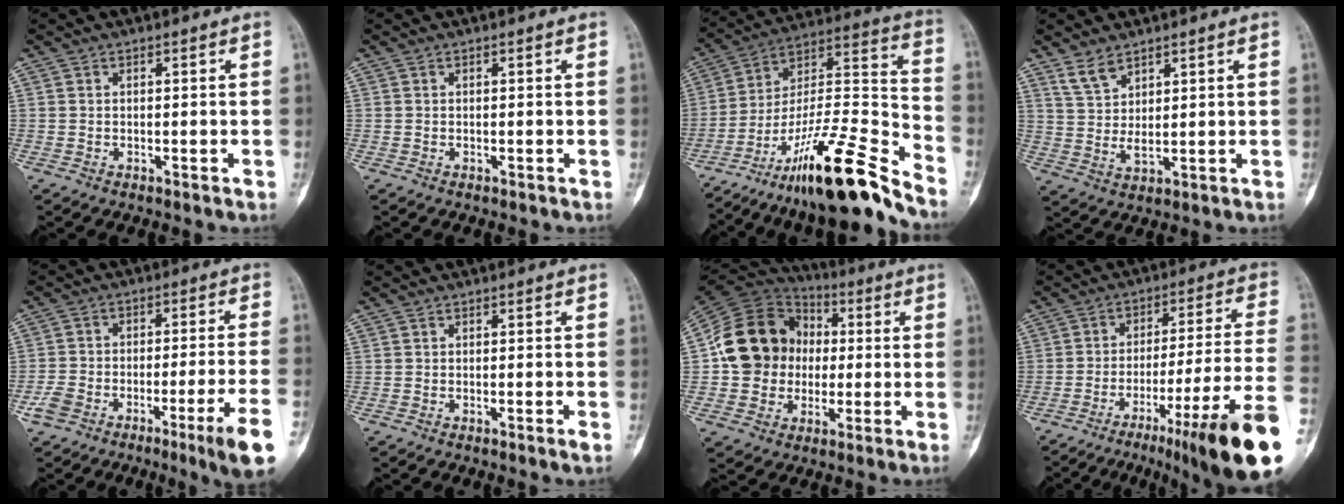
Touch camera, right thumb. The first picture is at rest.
{"total": 0.0}
{"total": 23.8, "force": [-17.5, 3.6, 15.8], "torque": [-0.258, 0.094, -0.302]}
{"total": 4.9, "force": [3.7, 2.1, 2.5], "torque": [-0.043, -0.027, 0.081]}
{"total": 13.6, "force": [-7.4, 1.6, 11.2], "torque": [-0.183, 0.040, -0.114]}
{"total": 1.2, "force": [-0.6, -0.2, 1.0], "torque": [-0.018, -0.002, -0.011]}
{"total": 16.7, "force": [0.1, 14.6, 8.0], "torque": [-0.118, 0.027, 0.000]}
{"total": 23.8, "force": [-12.8, 1.0, 20.0], "torque": [-0.228, 0.054, -0.196]}